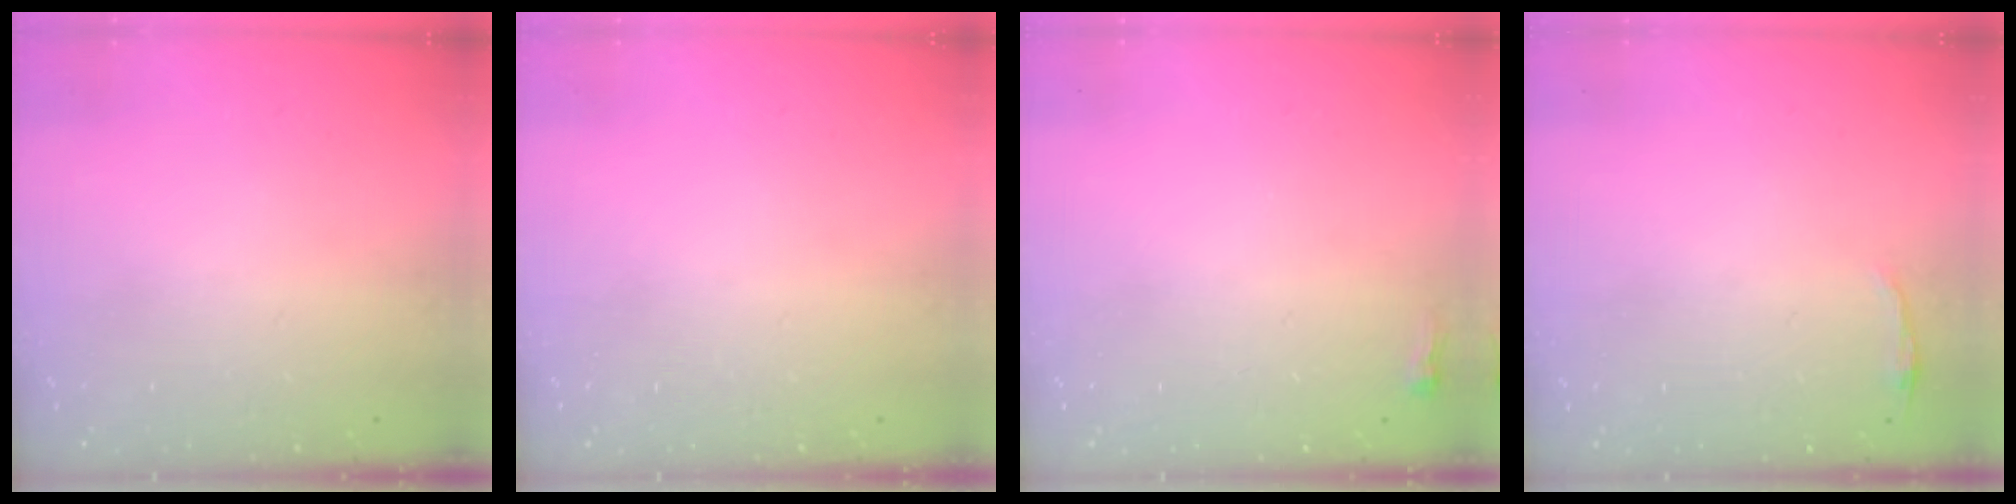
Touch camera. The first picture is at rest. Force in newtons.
{"total": 0.0}
{"total": 2.2, "press": 2.2, "slide": 0.6}
{"total": 2.8, "press": 2.8, "slide": 0.6}